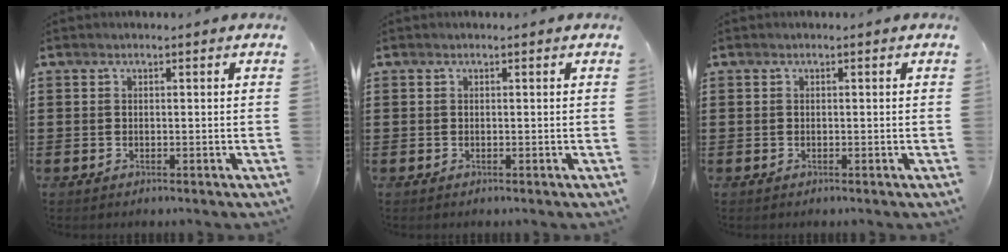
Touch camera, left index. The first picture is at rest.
{"total": 0.0}
{"total": 0.0}